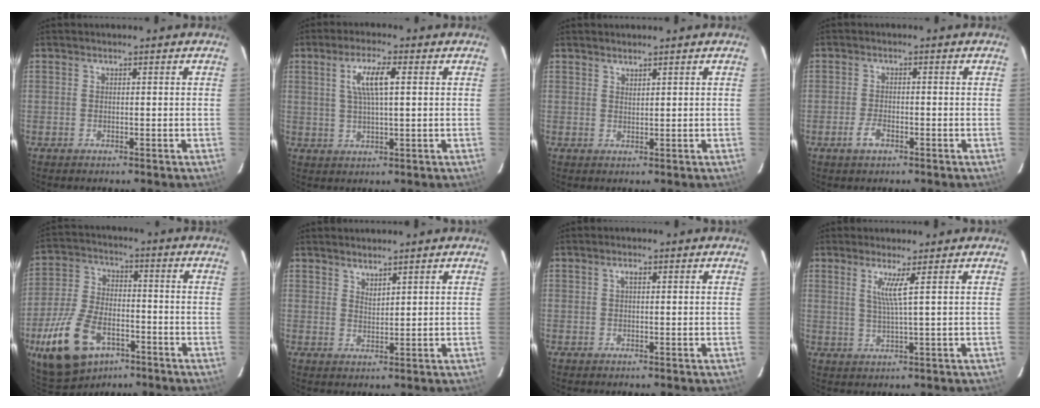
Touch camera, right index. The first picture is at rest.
{"total": 6.2, "force": [1.8, 1.1, 5.8], "torque": [-0.110, 0.004, 0.033]}
{"total": 1.2, "force": [1.1, 0.1, 0.4], "torque": [-0.006, -0.001, 0.020]}
{"total": 2.8, "force": [-1.6, 1.5, 1.8], "torque": [-0.041, -0.001, -0.031]}
{"total": 17.6, "force": [-9.2, 10.1, 11.1], "torque": [-0.251, -0.014, -0.156]}
{"total": 2.3, "force": [2.1, 0.4, 0.8], "torque": [-0.013, 0.001, 0.038]}
{"total": 0.9, "force": [0.3, 0.4, 0.8], "torque": [-0.014, 0.005, 0.003]}
{"total": 3.5, "force": [1.5, -1.0, 3.0], "torque": [-0.054, -0.010, 0.026]}